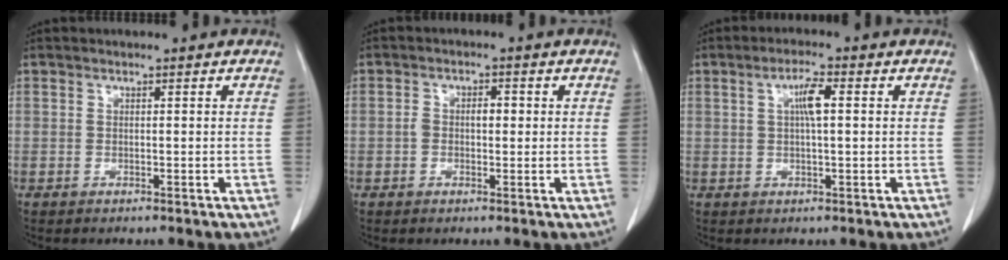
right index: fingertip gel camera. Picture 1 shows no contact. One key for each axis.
{"total": 3.0, "fx": 0.1, "fy": 1.7, "fz": 2.5, "tx": -0.046, "ty": 0.014, "tz": 0.005}
{"total": 4.0, "fx": 0.8, "fy": 0.5, "fz": 3.9, "tx": -0.072, "ty": 0.006, "tz": 0.014}